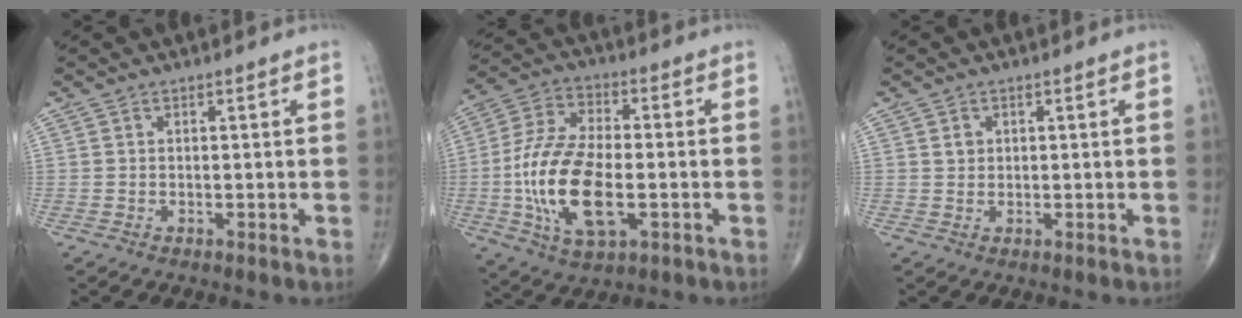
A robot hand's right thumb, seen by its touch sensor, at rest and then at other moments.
{"total": 17.6, "force": [-3.3, 8.4, 15.1], "torque": [-0.305, 0.012, -0.057]}
{"total": 1.4, "force": [0.5, 1.2, 0.6], "torque": [-0.003, -0.001, 0.008]}